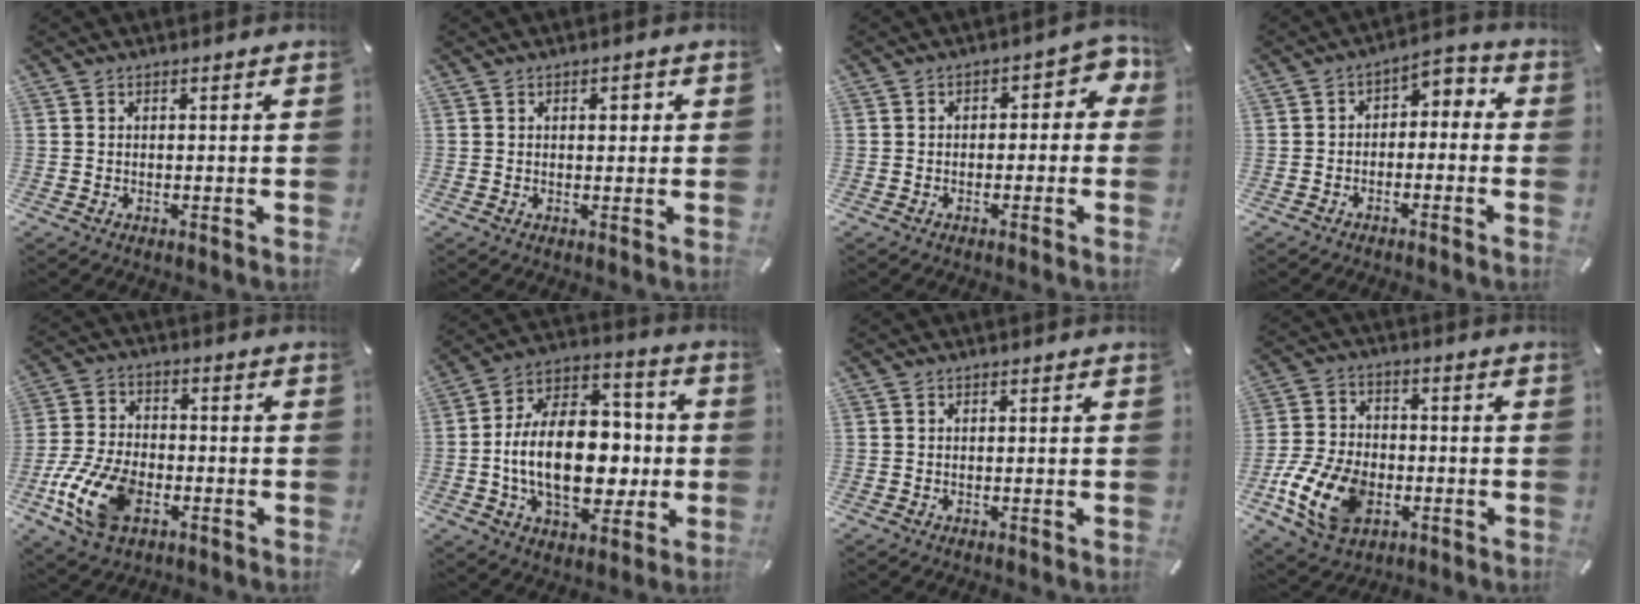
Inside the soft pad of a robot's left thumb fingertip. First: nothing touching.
{"total": 2.1, "force": [0.5, 1.4, 1.6], "torque": [-0.009, 0.000, 0.000]}
{"total": 4.9, "force": [-0.5, 3.4, 3.5], "torque": [-0.043, 0.009, -0.017]}
{"total": 3.9, "force": [-2.4, 2.7, 1.4], "torque": [-0.024, 0.018, -0.051]}
{"total": 13.6, "force": [-5.6, 8.5, 9.1], "torque": [-0.197, 0.018, -0.100]}
{"total": 21.6, "force": [-2.6, 14.5, 15.8], "torque": [-0.288, 0.002, -0.041]}
{"total": 0.0}
{"total": 14.1, "force": [-4.8, 9.8, 8.9], "torque": [-0.183, 0.023, -0.084]}